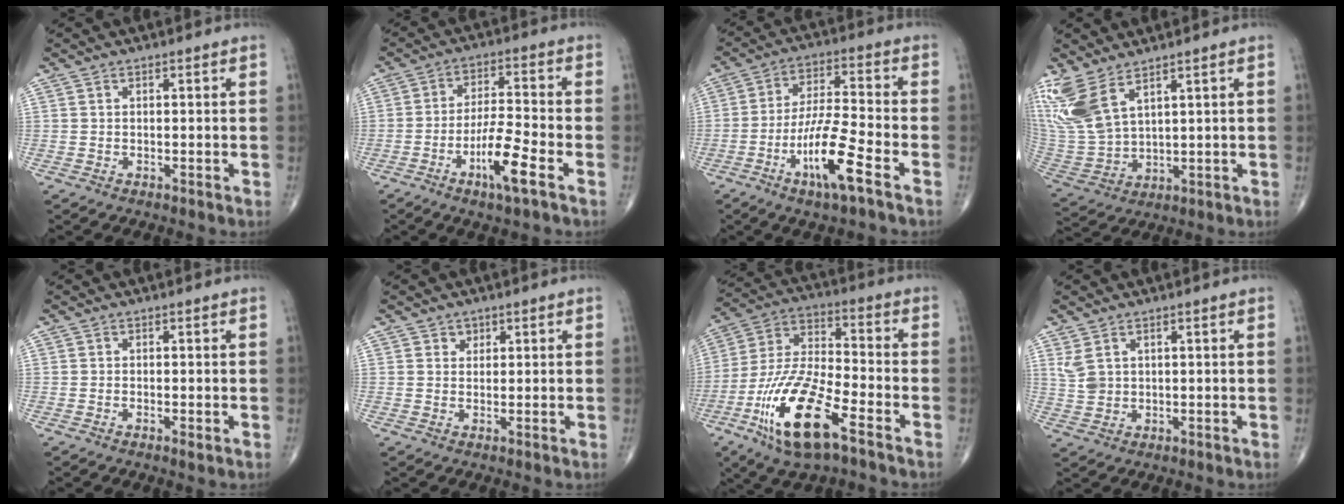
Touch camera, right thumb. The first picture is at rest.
{"total": 9.2, "force": [-4.5, 1.1, 8.0], "torque": [-0.158, 0.020, -0.081]}
{"total": 12.1, "force": [-5.9, 1.6, 10.5], "torque": [-0.211, 0.020, -0.110]}
{"total": 11.9, "force": [7.5, 4.7, 8.0], "torque": [-0.190, -0.030, 0.175]}
{"total": 0.9, "force": [-0.3, 0.1, 0.8], "torque": [-0.018, -0.004, -0.007]}
{"total": 1.6, "force": [0.9, 1.3, 0.3], "torque": [0.010, -0.004, 0.010]}
{"total": 18.4, "force": [-9.2, 5.9, 14.8], "torque": [-0.303, 0.037, -0.170]}
{"total": 3.3, "force": [1.5, 2.1, 2.0], "torque": [-0.041, -0.002, 0.041]}